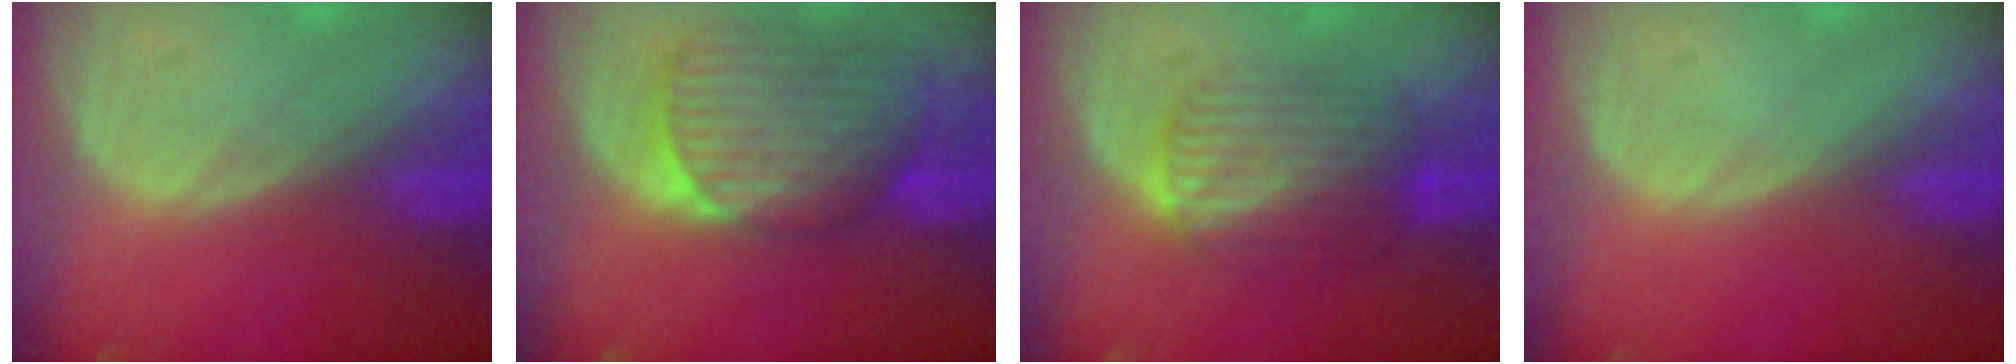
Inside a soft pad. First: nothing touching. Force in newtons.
{"total": 9.7, "press": 8.5, "slide": 4.7}
{"total": 6.7, "press": 6.6, "slide": 0.6}
{"total": 0.0}